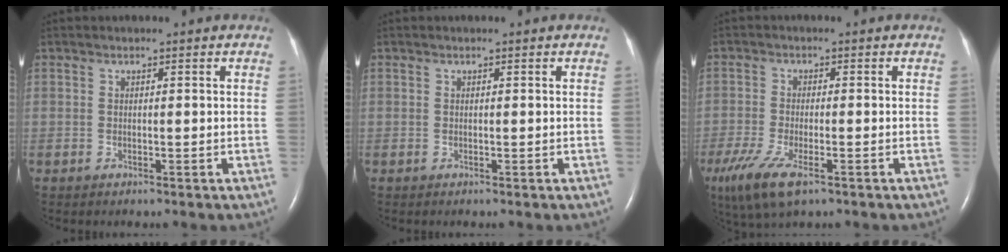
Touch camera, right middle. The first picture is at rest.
{"total": 0.0}
{"total": 9.0, "force": [-5.3, 2.7, 6.6], "torque": [-0.133, -0.024, -0.092]}